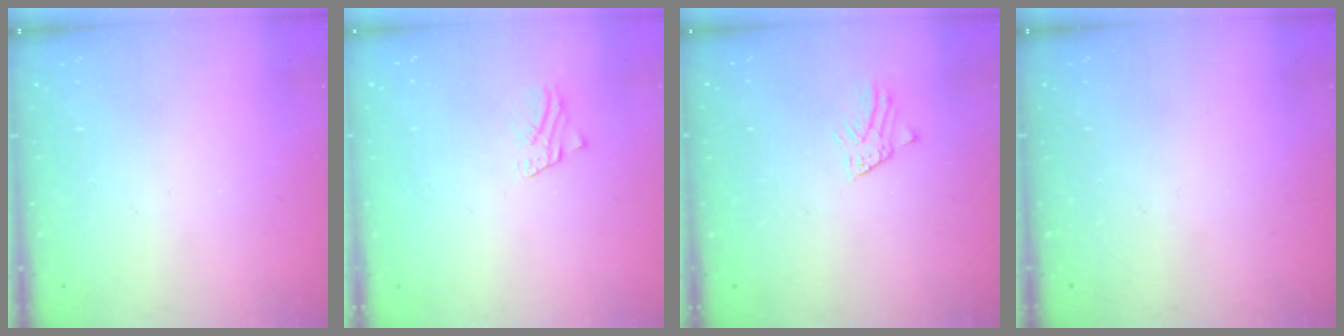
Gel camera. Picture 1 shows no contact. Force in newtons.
{"total": 1.5, "press": 1.5, "slide": 0.1}
{"total": 1.5, "press": 1.5, "slide": 0.1}
{"total": 0.0}